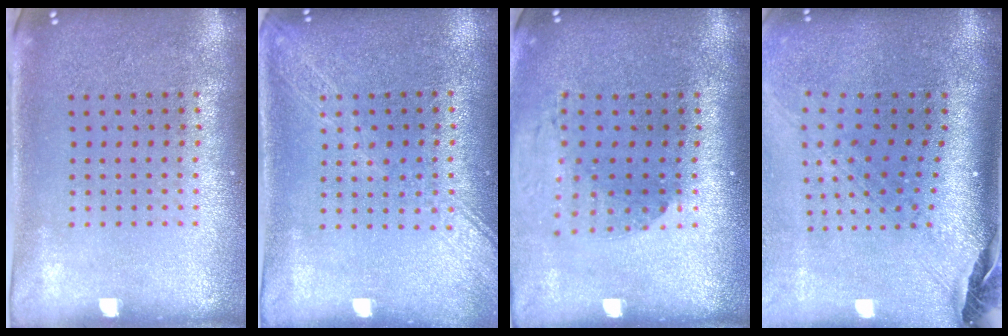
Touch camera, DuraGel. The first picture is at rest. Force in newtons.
{"total": 1.6, "press": 1.6, "slide": 0.4}
{"total": 1.5, "press": 1.4, "slide": 0.6}
{"total": 2.7, "press": 2.0, "slide": 1.8}